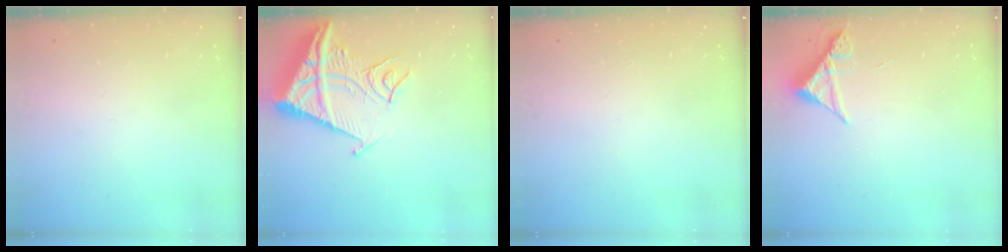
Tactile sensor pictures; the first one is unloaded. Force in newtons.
{"total": 15.9, "press": 15.8, "slide": 1.8}
{"total": 0.0}
{"total": 4.9, "press": 4.9, "slide": 0.4}